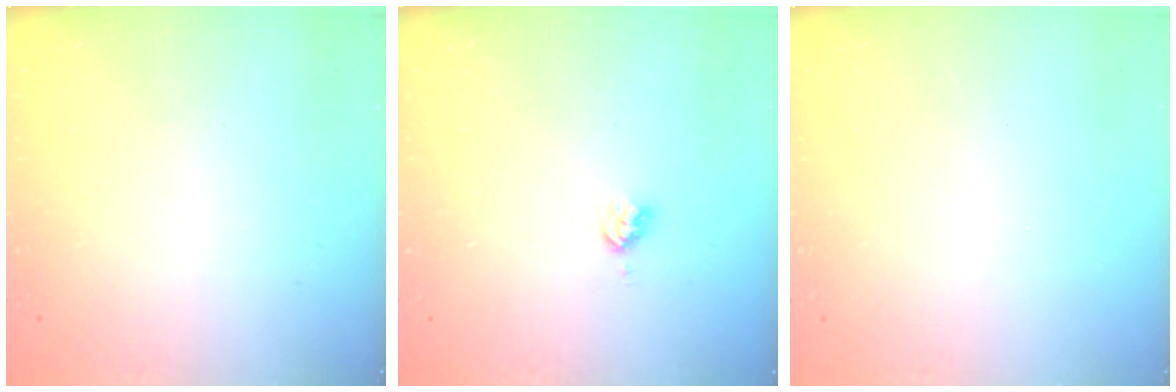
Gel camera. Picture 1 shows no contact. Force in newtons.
{"total": 2.8, "press": 2.8, "slide": 0.3}
{"total": 0.0}